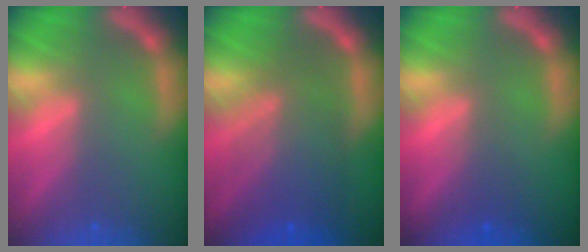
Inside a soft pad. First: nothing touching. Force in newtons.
{"total": 8.0}
{"total": 1.5}